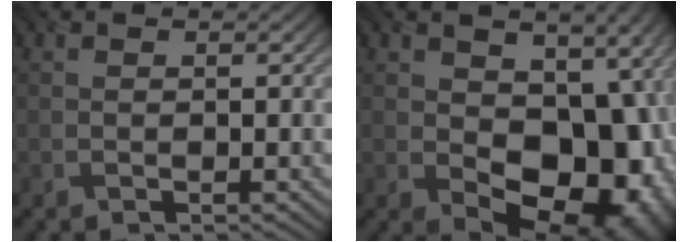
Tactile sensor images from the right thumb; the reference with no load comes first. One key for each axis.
{"total": 15.6, "fx": -1.2, "fy": 10.7, "fz": 11.2, "tx": -0.130, "ty": -0.037, "tz": 0.005}